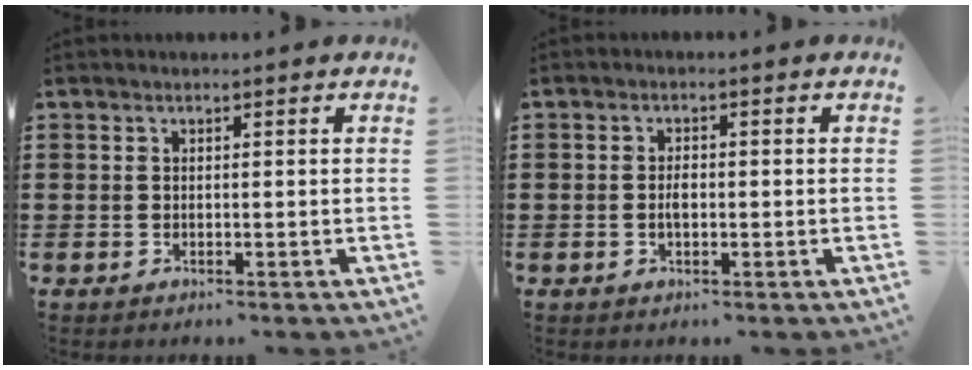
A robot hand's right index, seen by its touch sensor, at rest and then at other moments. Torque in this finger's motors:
{"motor_torque": [2.14, 0.00, 0.07, 0.07]}